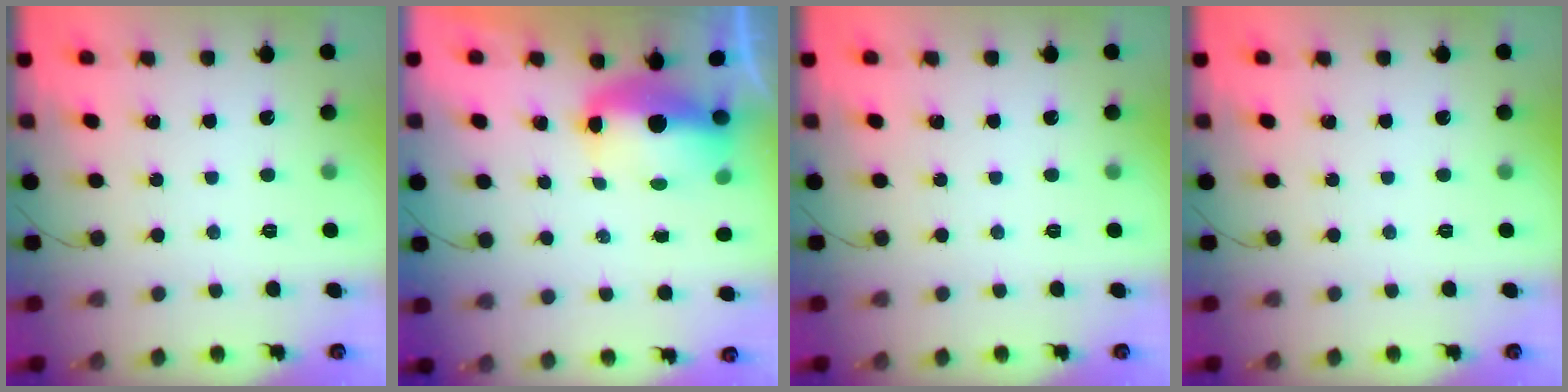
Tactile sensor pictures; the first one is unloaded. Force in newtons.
{"total": 7.6, "press": 7.6, "slide": 1.1}
{"total": 0.0}
{"total": 0.0}